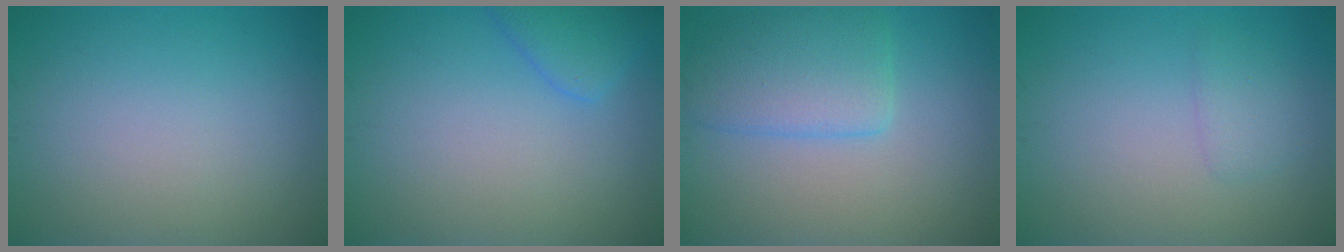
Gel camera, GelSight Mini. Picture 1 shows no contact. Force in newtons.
{"total": 2.5, "press": 2.5, "slide": 0.2}
{"total": 4.2, "press": 4.2, "slide": 0.3}
{"total": 1.4, "press": 1.4, "slide": 0.1}